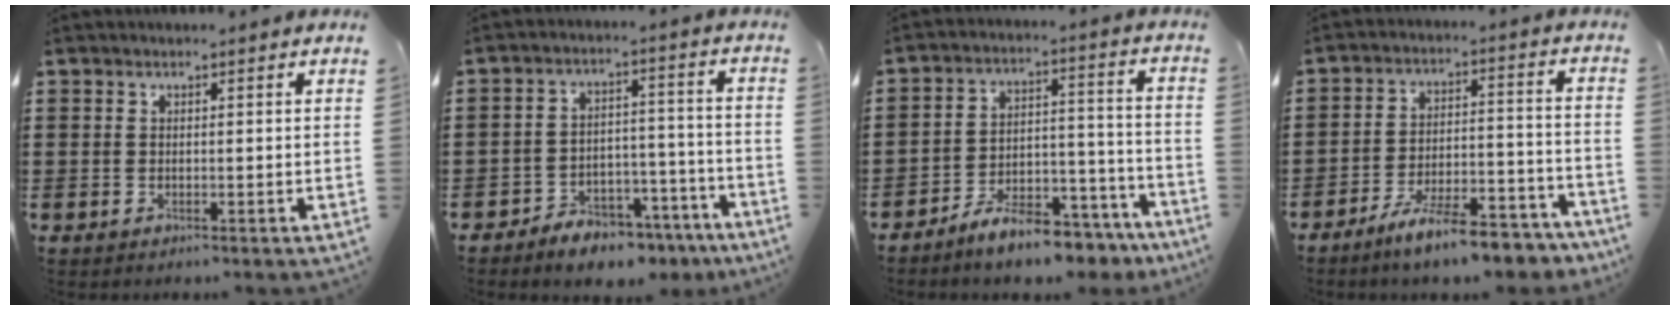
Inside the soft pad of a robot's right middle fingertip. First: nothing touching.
{"total": 5.6, "force": [-5.3, 1.7, 1.0], "torque": [-0.014, 0.021, -0.103]}
{"total": 8.2, "force": [-7.6, 1.6, 2.9], "torque": [-0.040, 0.027, -0.139]}
{"total": 9.9, "force": [-8.5, 1.1, 4.9], "torque": [-0.077, 0.021, -0.158]}